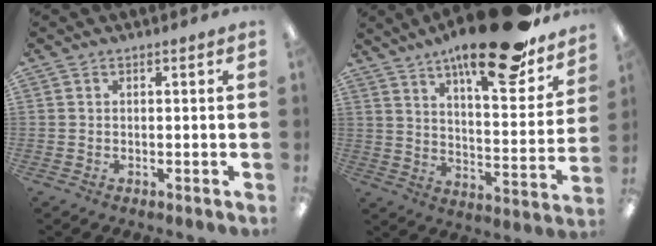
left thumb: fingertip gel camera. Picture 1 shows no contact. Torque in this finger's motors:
{"motor_torque": [0.65, 0.49, 1.57, -1.20, 0.35]}